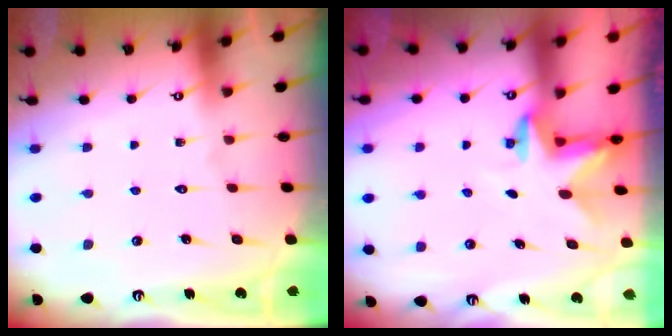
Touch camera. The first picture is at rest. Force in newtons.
{"total": 2.4, "press": 2.4, "slide": 0.4}